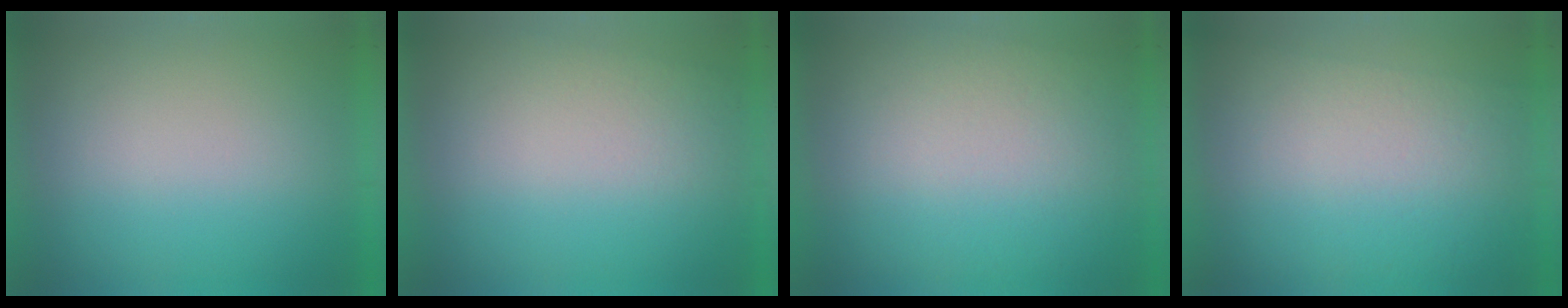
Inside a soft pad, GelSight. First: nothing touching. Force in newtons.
{"total": 1.0}
{"total": 2.6}
{"total": 2.8}